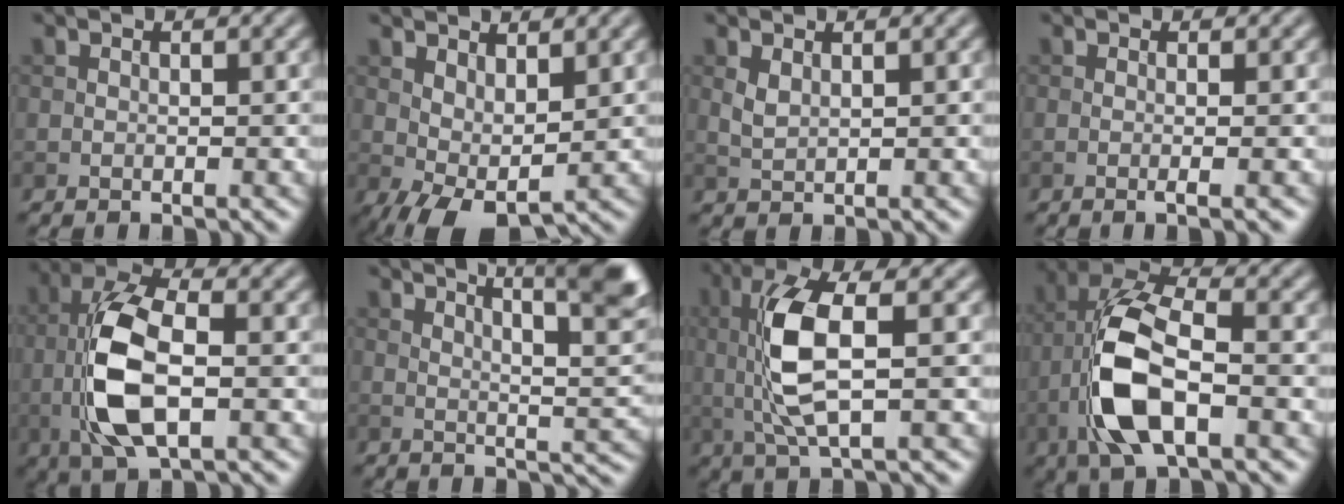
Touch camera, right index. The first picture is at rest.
{"total": 4.7, "force": [0.6, 2.2, 4.1], "torque": [-0.078, -0.004, 0.012]}
{"total": 1.3, "force": [0.7, 0.6, 1.0], "torque": [-0.029, -0.002, 0.018]}
{"total": 1.9, "force": [-0.2, 0.5, 1.8], "torque": [-0.025, -0.004, -0.010]}
{"total": 8.9, "force": [-1.0, 4.1, 7.8], "torque": [-0.166, 0.006, -0.019]}
{"total": 8.5, "force": [4.6, 1.8, 6.9], "torque": [-0.074, 0.017, 0.053]}
{"total": 7.0, "force": [0.7, 2.3, 6.6], "torque": [-0.147, -0.003, 0.016]}
{"total": 9.5, "force": [-2.7, 4.2, 8.1], "torque": [-0.177, 0.008, -0.056]}